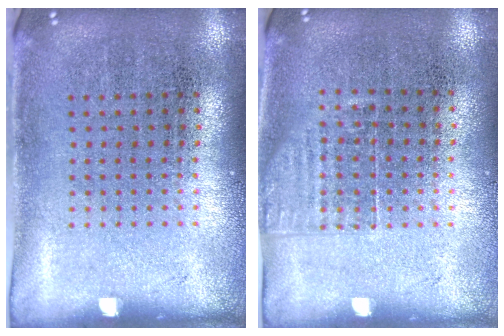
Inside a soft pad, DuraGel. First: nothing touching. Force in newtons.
{"total": 1.2, "press": 0.9, "slide": 0.7}